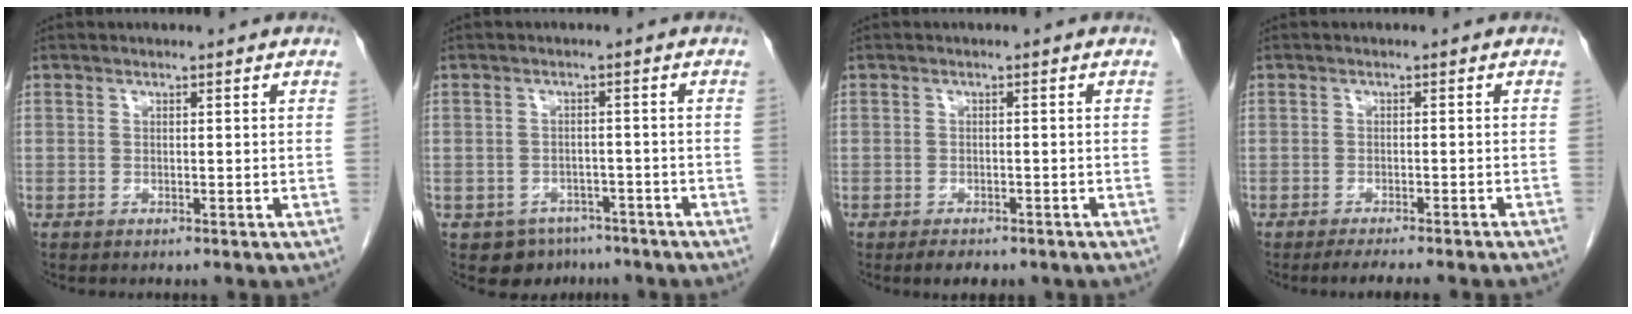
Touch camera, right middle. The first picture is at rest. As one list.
[{"total": 5.4, "force": [-4.0, 3.5, 0.5], "torque": [0.008, 0.011, -0.053]}, {"total": 3.7, "force": [-2.8, 1.5, 1.9], "torque": [-0.024, -0.004, -0.031]}, {"total": 6.5, "force": [-5.6, -0.3, 3.3], "torque": [-0.028, -0.007, -0.078]}]